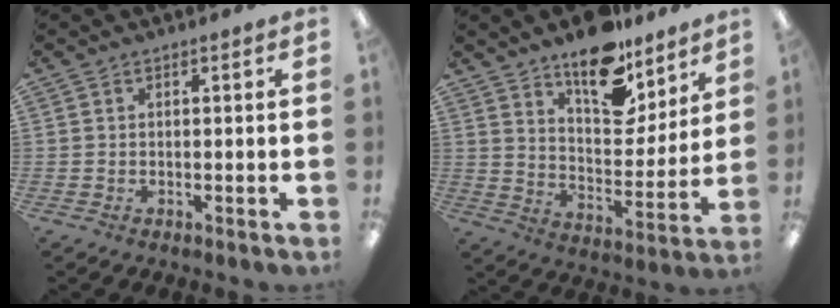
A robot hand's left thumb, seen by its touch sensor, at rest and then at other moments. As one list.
[{"total": 15.5, "force": [12.5, 6.7, 6.3], "torque": [-0.092, -0.094, 0.223]}]